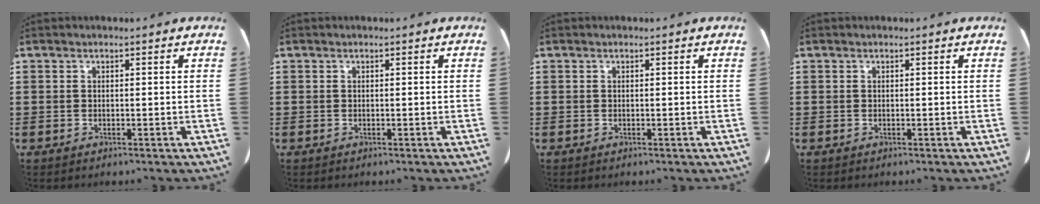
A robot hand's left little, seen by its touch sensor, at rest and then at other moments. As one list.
[{"total": 0.0}, {"total": 0.0}, {"total": 0.0}]